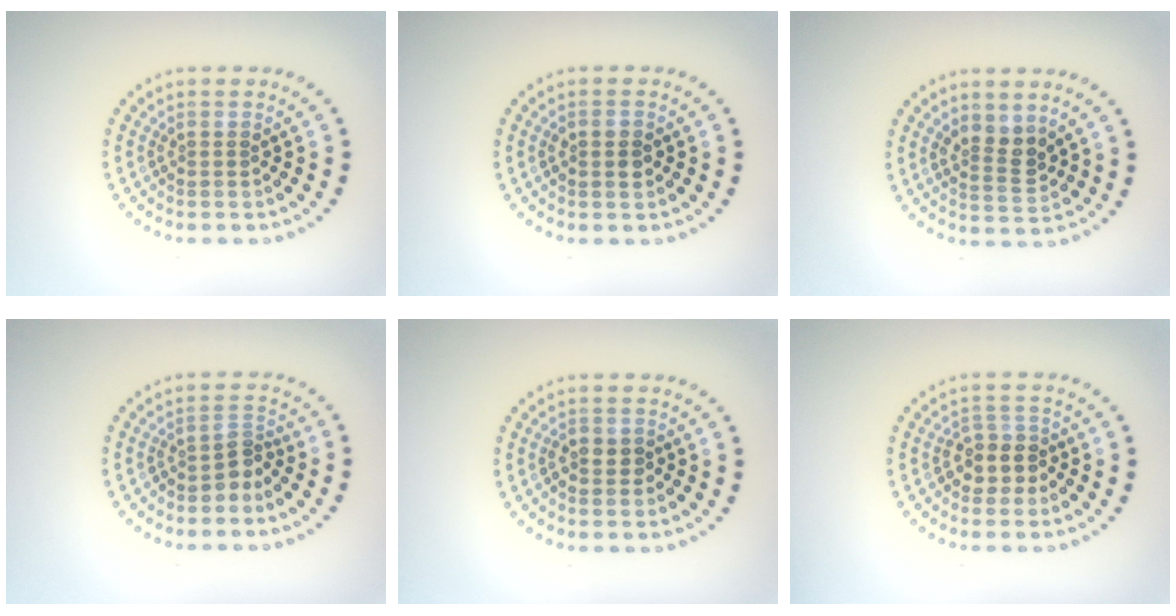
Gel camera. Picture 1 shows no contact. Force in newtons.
{"total": 1.3, "press": 1.3, "slide": 0.2}
{"total": 2.7, "press": 2.4, "slide": 1.1}
{"total": 2.2, "press": 1.5, "slide": 1.6}
{"total": 1.8, "press": 1.8, "slide": 0.5}
{"total": 2.7, "press": 2.4, "slide": 1.1}